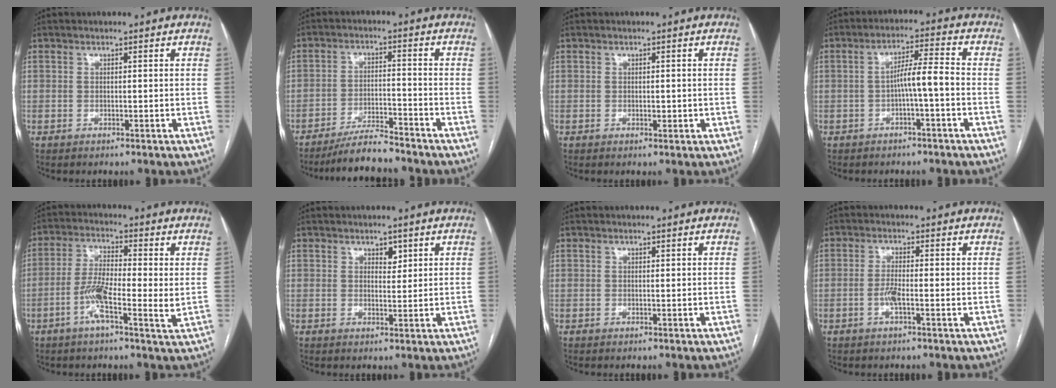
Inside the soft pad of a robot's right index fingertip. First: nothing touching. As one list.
[{"total": 6.8, "force": [-6.2, 0.7, 2.6], "torque": [-0.044, -0.012, -0.112]}, {"total": 1.3, "force": [-0.1, 0.7, 1.1], "torque": [-0.013, 0.000, 0.001]}, {"total": 5.2, "force": [-1.3, 0.0, 5.0], "torque": [-0.085, 0.016, -0.020]}, {"total": 8.3, "force": [-1.6, 1.1, 8.0], "torque": [-0.152, 0.000, -0.040]}, {"total": 1.9, "force": [1.1, 1.1, 1.1], "torque": [-0.014, -0.001, 0.019]}, {"total": 0.0}, {"total": 2.6, "force": [-0.8, 0.2, 2.4], "torque": [-0.052, -0.002, -0.018]}]